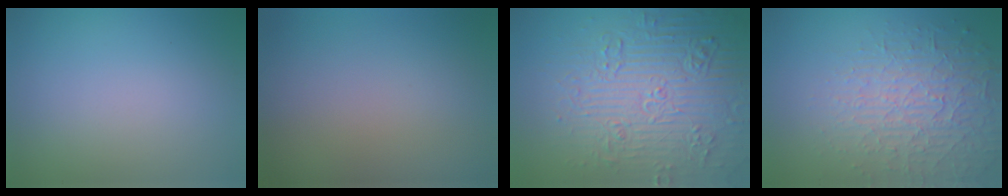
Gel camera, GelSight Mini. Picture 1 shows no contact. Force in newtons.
{"total": 0.0}
{"total": 7.8, "press": 7.6, "slide": 1.9}
{"total": 5.5, "press": 4.5, "slide": 3.2}